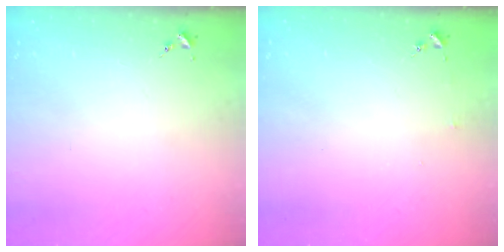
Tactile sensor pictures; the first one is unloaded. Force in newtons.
{"total": 2.5, "press": 2.5, "slide": 0.2}